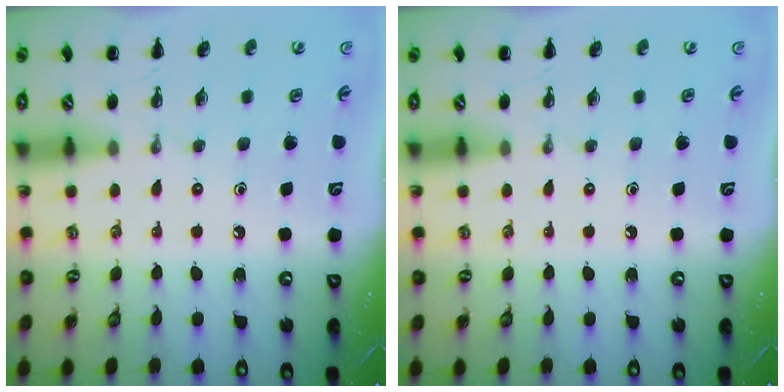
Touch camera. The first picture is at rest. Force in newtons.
{"total": 0.0}